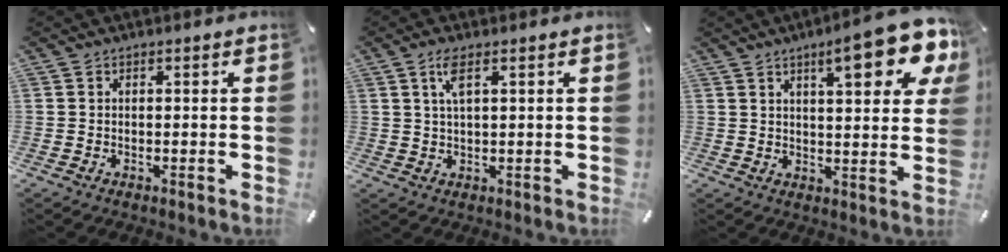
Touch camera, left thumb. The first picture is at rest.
{"total": 5.0, "force": [2.1, 1.6, 4.2], "torque": [-0.091, 0.005, 0.035]}
{"total": 14.5, "force": [7.8, 4.0, 11.5], "torque": [-0.158, -0.036, 0.119]}